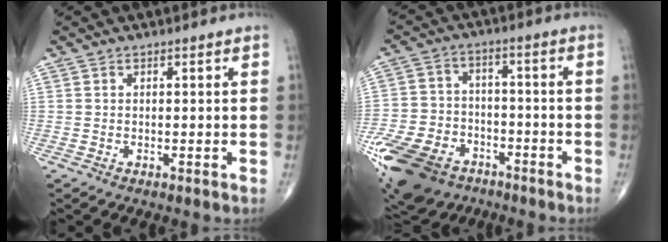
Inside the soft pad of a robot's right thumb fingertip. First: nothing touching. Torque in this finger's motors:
{"motor_torque": [2.82, 2.19, 1.00, -1.26, 0.16]}